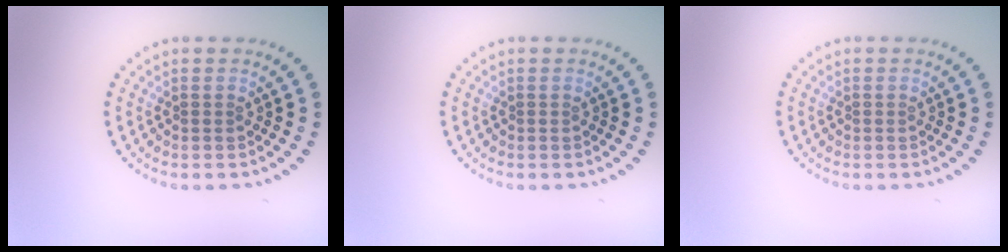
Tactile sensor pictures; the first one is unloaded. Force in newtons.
{"total": 0.0}
{"total": 0.0}